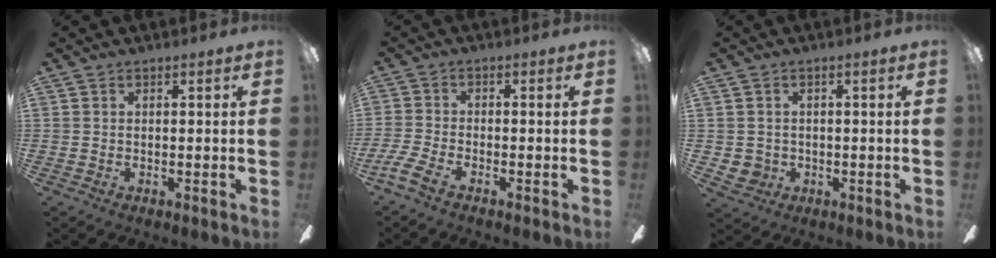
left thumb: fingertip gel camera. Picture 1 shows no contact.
{"total": 4.6, "force": [-3.0, 1.2, 3.3], "torque": [-0.077, -0.001, -0.055]}
{"total": 2.8, "force": [0.4, 2.6, 0.8], "torque": [-0.027, 0.002, 0.005]}